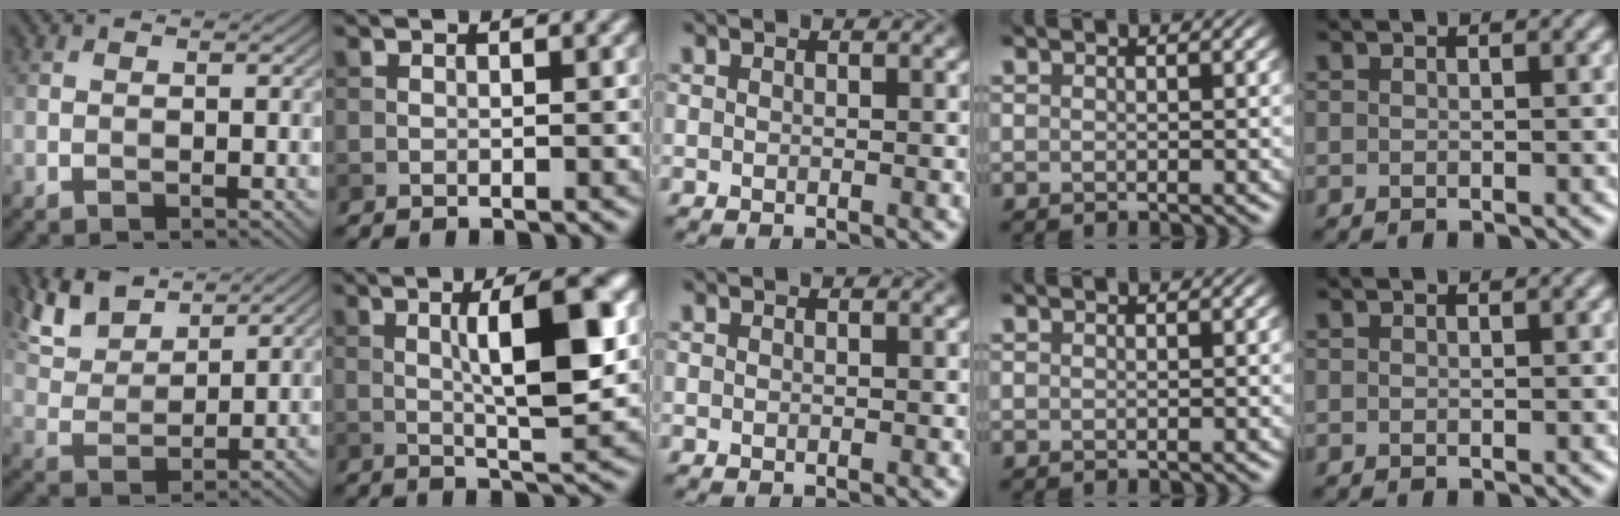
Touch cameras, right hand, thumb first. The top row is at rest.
{"thumb": {"total": 8.4, "force": [6.4, 3.2, 4.3], "torque": [-0.114, 0.013, 0.131]}, "index": {"total": 7.3, "force": [1.0, 1.6, 7.0], "torque": [-0.105, 0.006, 0.016]}}